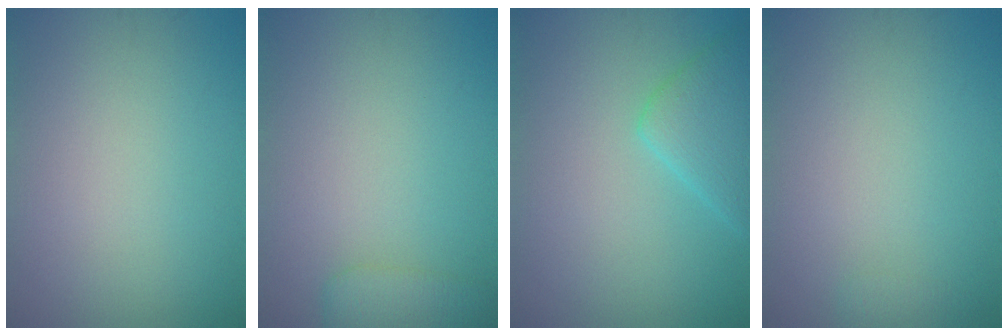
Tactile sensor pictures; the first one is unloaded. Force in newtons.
{"total": 2.5, "press": 2.5, "slide": 0.2}
{"total": 3.4, "press": 3.4, "slide": 0.1}
{"total": 0.6, "press": 0.6, "slide": 0.1}